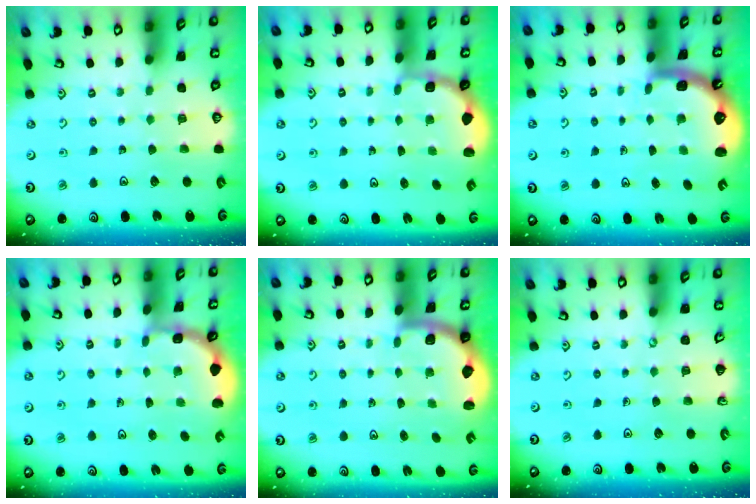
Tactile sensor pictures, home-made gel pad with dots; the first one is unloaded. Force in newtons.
{"total": 1.8, "press": 1.6, "slide": 0.7}
{"total": 1.7, "press": 1.5, "slide": 0.7}
{"total": 2.1, "press": 2.1, "slide": 0.2}
{"total": 2.0, "press": 1.9, "slide": 0.5}
{"total": 0.0}